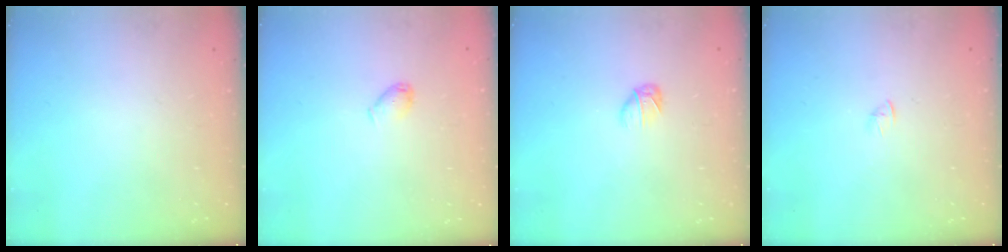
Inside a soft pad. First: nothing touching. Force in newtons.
{"total": 3.4, "press": 3.4, "slide": 0.6}
{"total": 2.7, "press": 2.7, "slide": 0.7}
{"total": 1.4, "press": 1.3, "slide": 0.4}